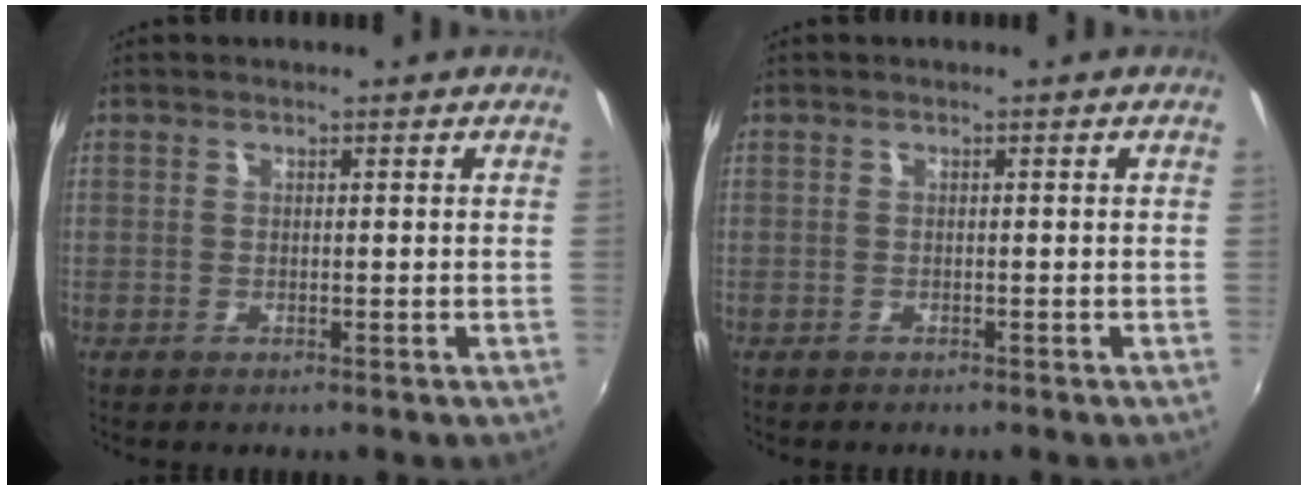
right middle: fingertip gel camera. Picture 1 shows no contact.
{"total": 0.9, "force": [-0.8, 0.3, 0.2], "torque": [-0.003, -0.005, -0.010]}